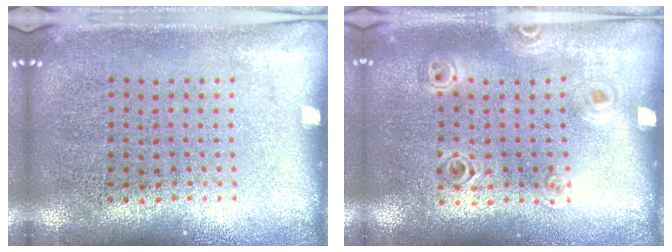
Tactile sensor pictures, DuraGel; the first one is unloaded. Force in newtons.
{"total": 1.0, "press": 1.0, "slide": 0.1}